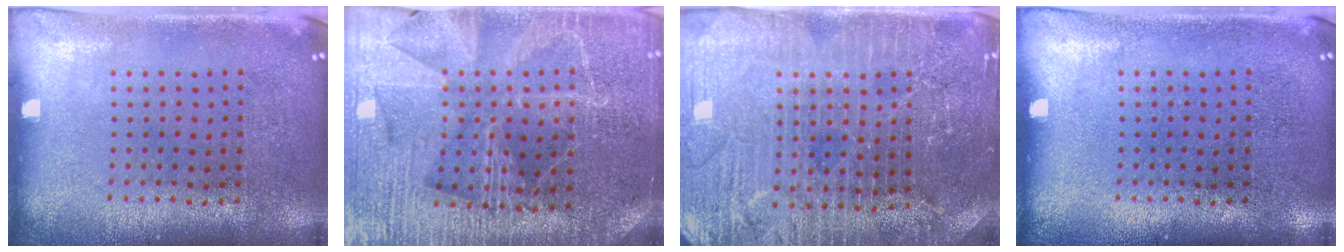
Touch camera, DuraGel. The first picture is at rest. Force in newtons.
{"total": 4.1, "press": 3.9, "slide": 1.4}
{"total": 4.4, "press": 4.2, "slide": 1.5}
{"total": 0.0}